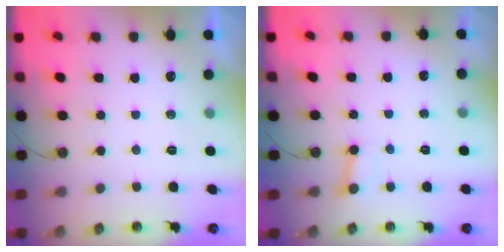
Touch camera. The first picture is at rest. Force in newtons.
{"total": 2.6, "press": 2.6, "slide": 0.2}